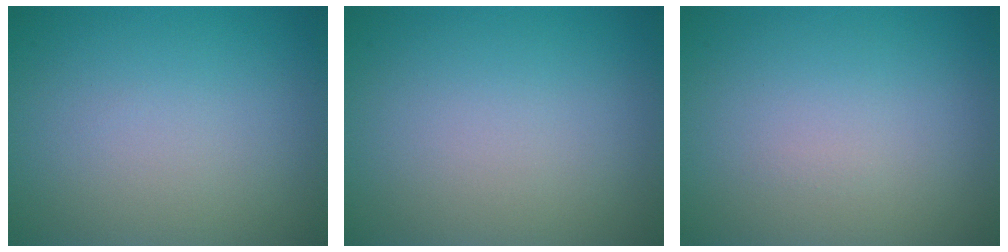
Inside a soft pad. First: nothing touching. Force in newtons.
{"total": 0.0}
{"total": 0.0}